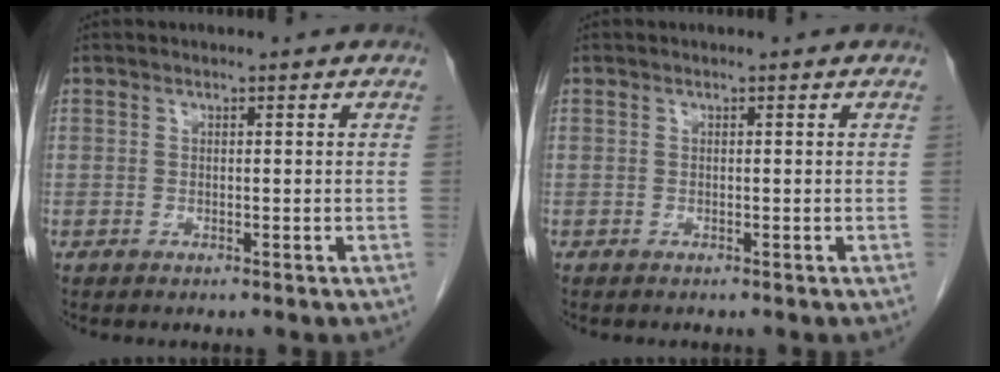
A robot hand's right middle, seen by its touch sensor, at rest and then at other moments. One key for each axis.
{"total": 0.0}